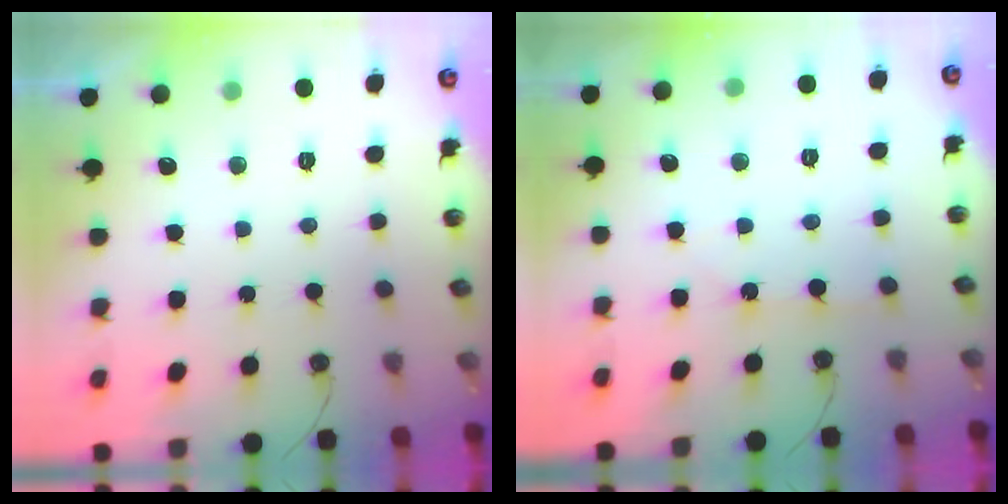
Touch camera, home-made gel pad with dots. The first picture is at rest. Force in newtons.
{"total": 4.2, "press": 4.2, "slide": 0.5}